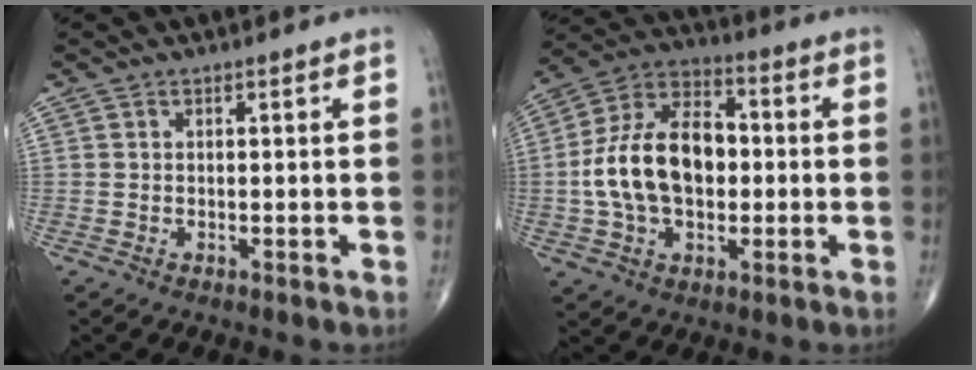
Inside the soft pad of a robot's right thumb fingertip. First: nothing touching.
{"total": 17.3, "force": [-0.6, 10.9, 13.4], "torque": [-0.230, 0.033, -0.014]}